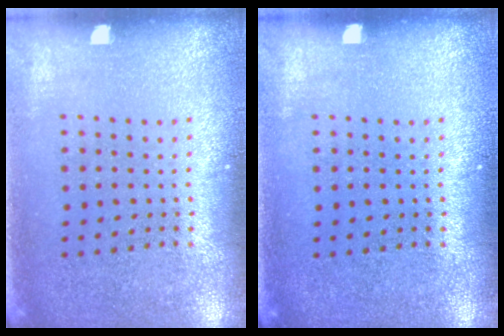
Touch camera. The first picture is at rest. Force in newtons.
{"total": 0.0}